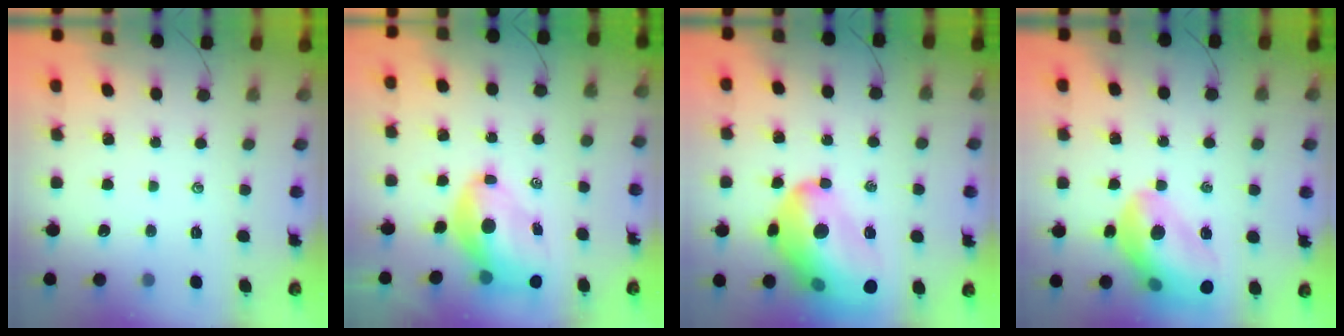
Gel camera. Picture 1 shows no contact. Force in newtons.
{"total": 10.2, "press": 9.7, "slide": 3.1}
{"total": 23.9, "press": 23.4, "slide": 4.7}
{"total": 19.4, "press": 19.1, "slide": 3.3}